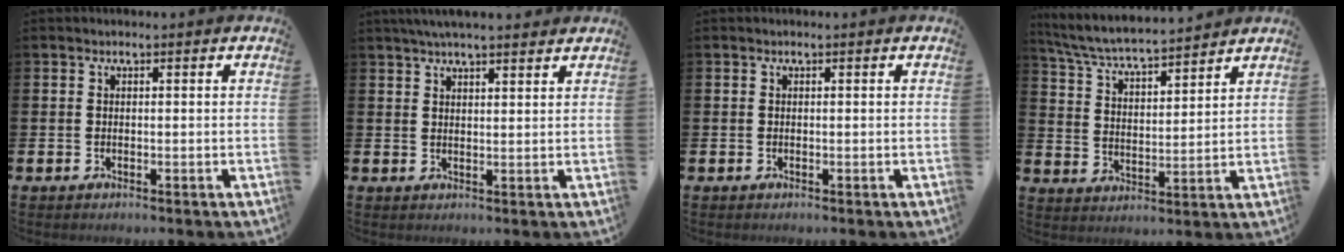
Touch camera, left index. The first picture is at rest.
{"total": 3.8, "force": [3.6, 0.2, 1.3], "torque": [-0.032, -0.007, 0.066]}
{"total": 0.0}
{"total": 6.2, "force": [5.9, 0.5, 1.7], "torque": [-0.061, -0.040, 0.102]}